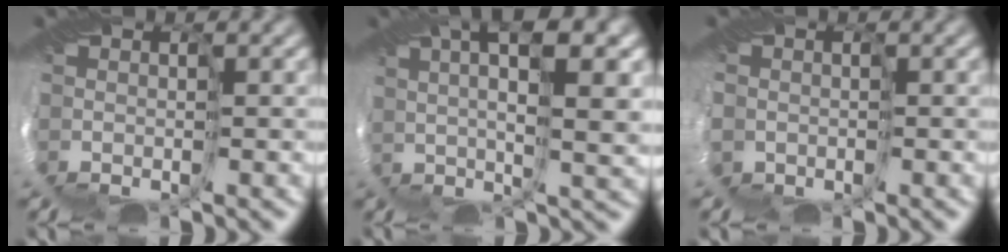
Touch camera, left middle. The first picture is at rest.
{"total": 7.6, "force": [3.7, 1.7, 6.5], "torque": [-0.086, 0.019, 0.057]}
{"total": 7.1, "force": [-0.3, 6.6, 2.7], "torque": [-0.081, -0.011, -0.030]}